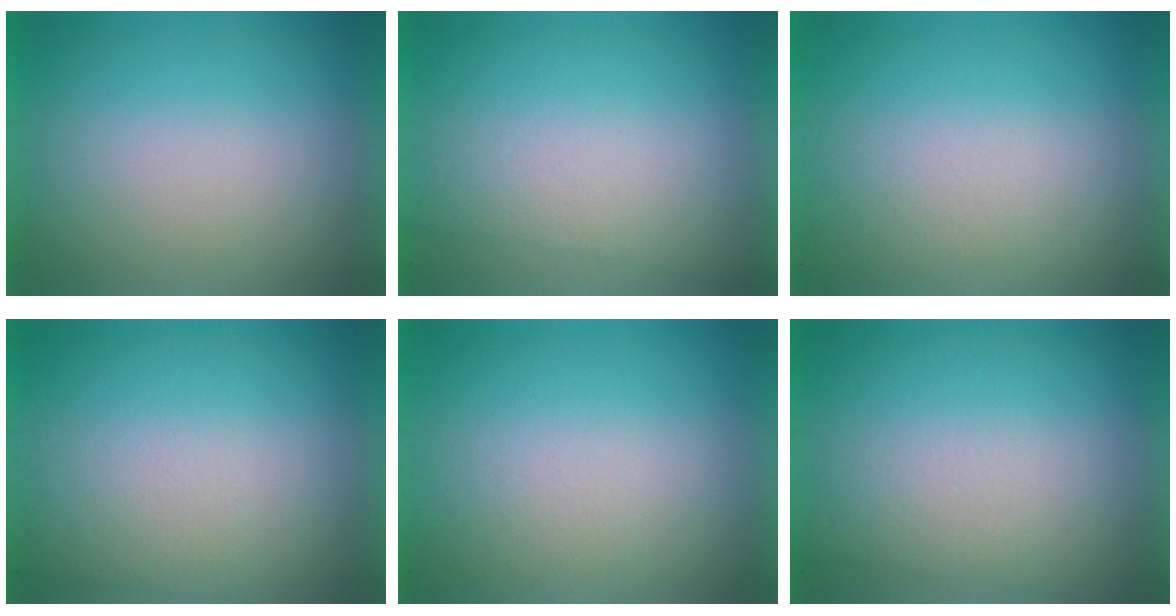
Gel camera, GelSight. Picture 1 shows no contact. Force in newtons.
{"total": 2.8}
{"total": 3.6}
{"total": 2.9}
{"total": 3.8}
{"total": 2.9}